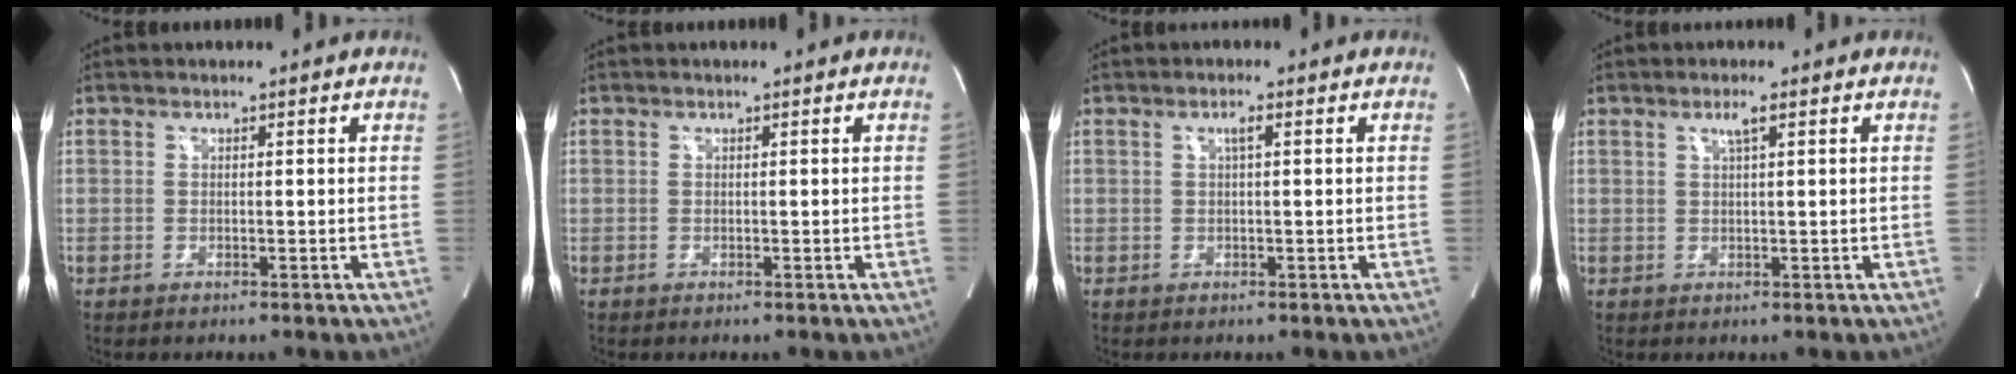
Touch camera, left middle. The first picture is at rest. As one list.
[{"total": 0.0}, {"total": 1.2, "force": [0.4, 0.1, 1.2], "torque": [-0.023, 0.004, 0.006]}, {"total": 1.8, "force": [0.9, 0.0, 1.5], "torque": [-0.029, 0.000, 0.016]}]